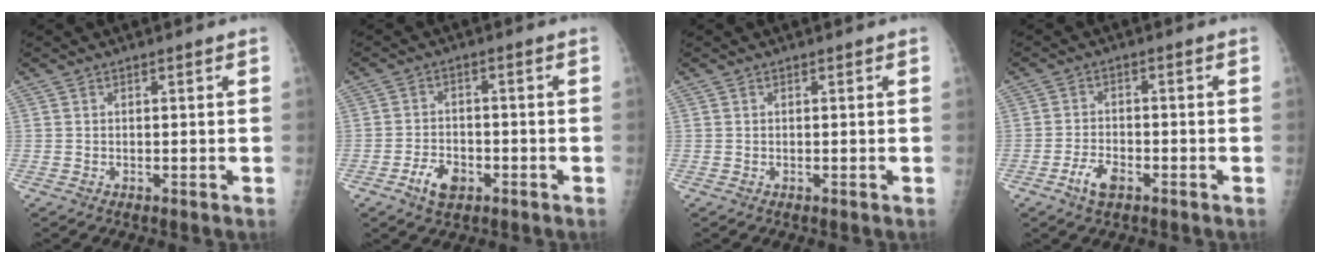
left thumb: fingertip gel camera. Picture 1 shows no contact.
{"total": 5.4, "force": [-2.8, 3.3, 3.2], "torque": [-0.048, 0.018, -0.047]}
{"total": 0.0}
{"total": 4.5, "force": [-2.6, 2.1, 3.0], "torque": [-0.056, 0.017, -0.045]}